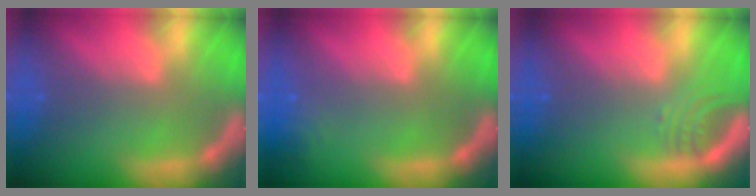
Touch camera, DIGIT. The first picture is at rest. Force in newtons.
{"total": 1.9}
{"total": 2.5}